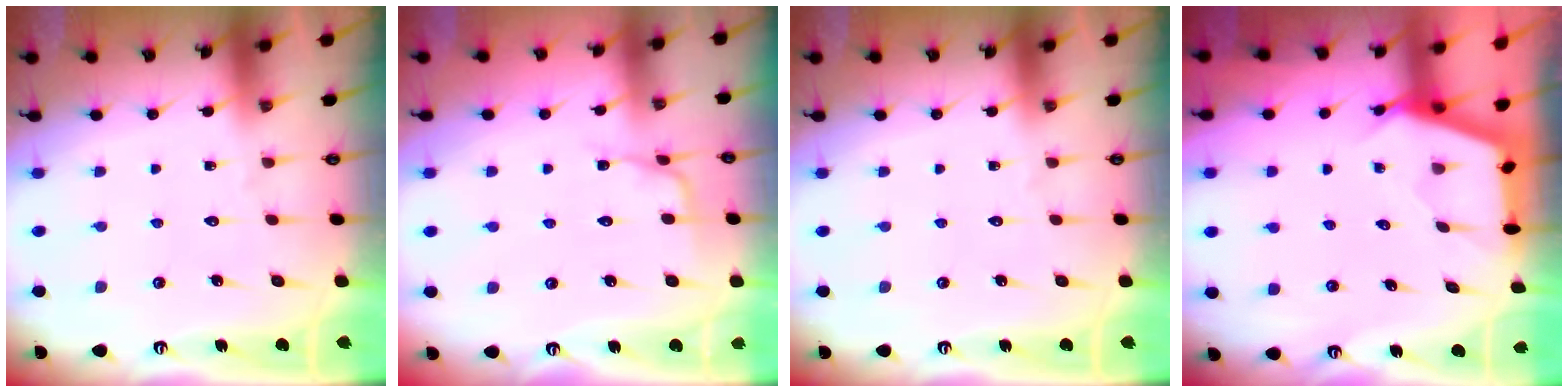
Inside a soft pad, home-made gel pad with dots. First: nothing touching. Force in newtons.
{"total": 2.4, "press": 2.4, "slide": 0.4}
{"total": 0.0}
{"total": 2.7, "press": 2.7, "slide": 0.4}